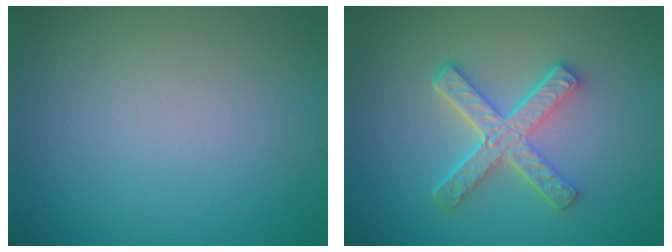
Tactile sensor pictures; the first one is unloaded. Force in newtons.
{"total": 5.1, "press": 3.7, "slide": 3.4}